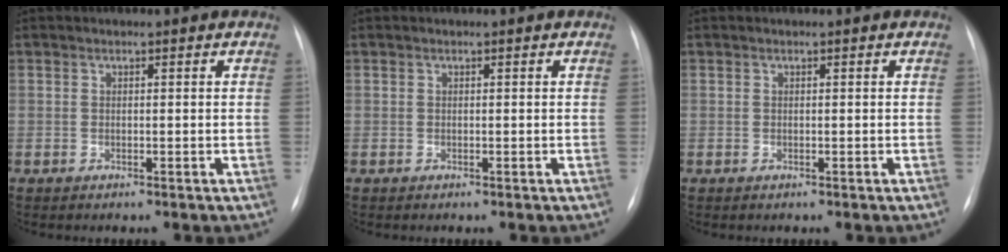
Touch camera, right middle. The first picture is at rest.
{"total": 0.0}
{"total": 0.0}